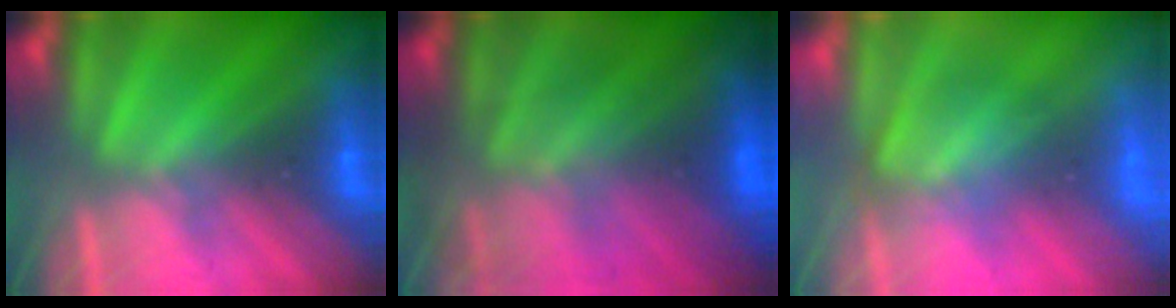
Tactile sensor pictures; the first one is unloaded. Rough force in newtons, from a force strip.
{"total": 9.2}
{"total": 3.3}